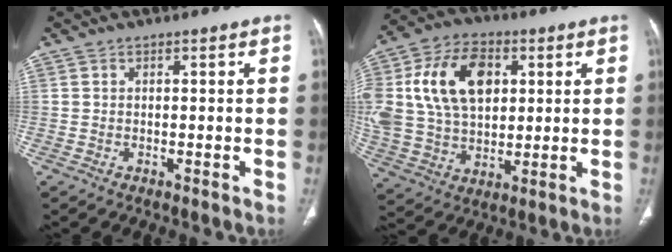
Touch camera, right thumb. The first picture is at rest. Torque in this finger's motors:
{"motor_torque": [1.82, 2.08, 0.96, -0.06, 0.59]}